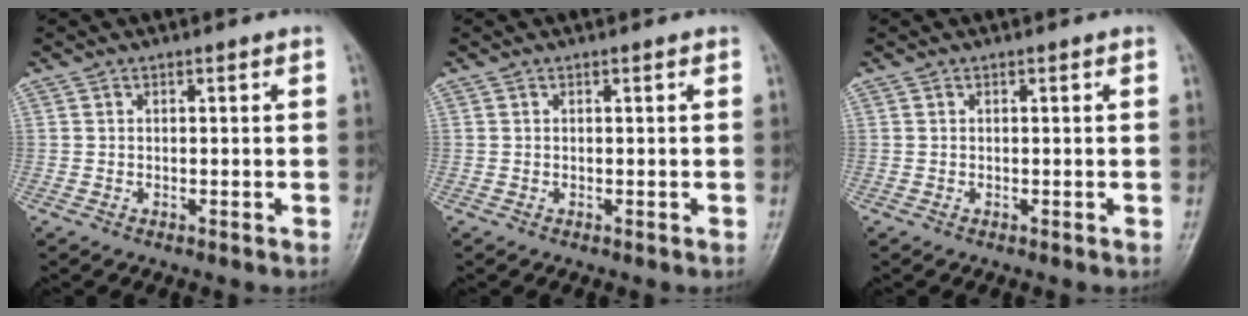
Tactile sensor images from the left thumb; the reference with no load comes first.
{"total": 0.0}
{"total": 0.0}